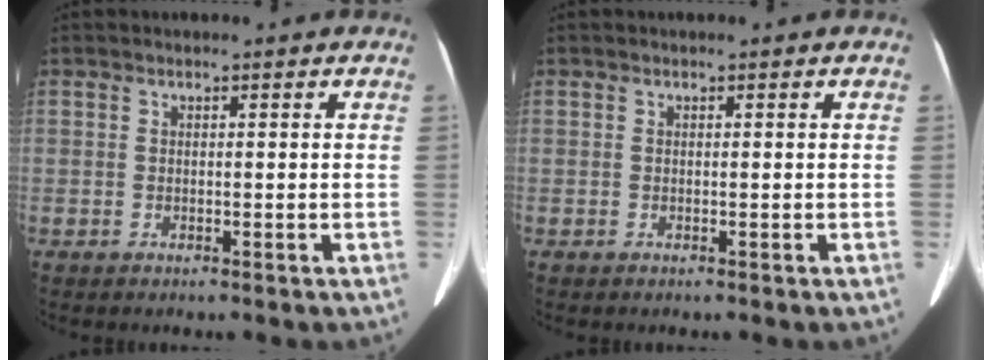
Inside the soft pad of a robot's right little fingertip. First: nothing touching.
{"total": 0.0}